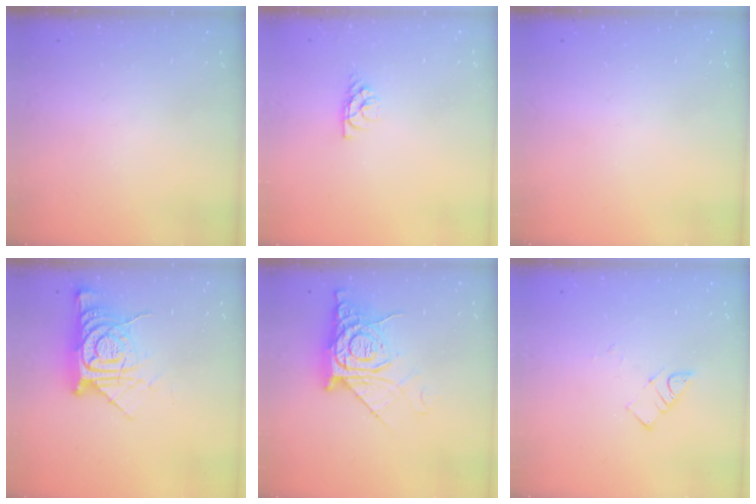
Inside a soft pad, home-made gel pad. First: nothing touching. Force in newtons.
{"total": 4.6, "press": 4.6, "slide": 0.5}
{"total": 0.0}
{"total": 14.6, "press": 14.5, "slide": 1.4}
{"total": 13.7, "press": 13.6, "slide": 1.5}
{"total": 3.9, "press": 3.9, "slide": 0.5}